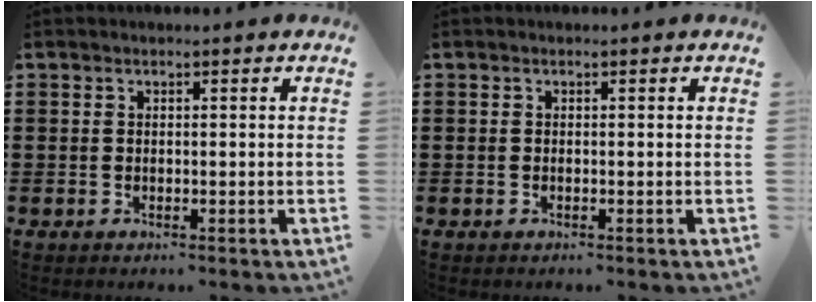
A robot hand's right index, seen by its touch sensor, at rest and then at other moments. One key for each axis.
{"total": 0.0}